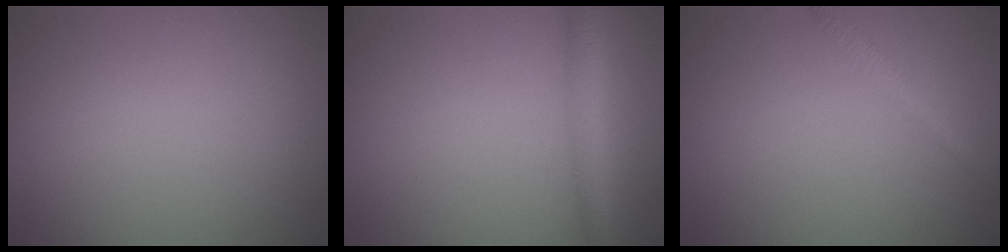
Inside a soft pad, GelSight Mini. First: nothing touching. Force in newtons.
{"total": 3.0, "press": 3.0, "slide": 0.1}
{"total": 1.5, "press": 1.5, "slide": 0.1}